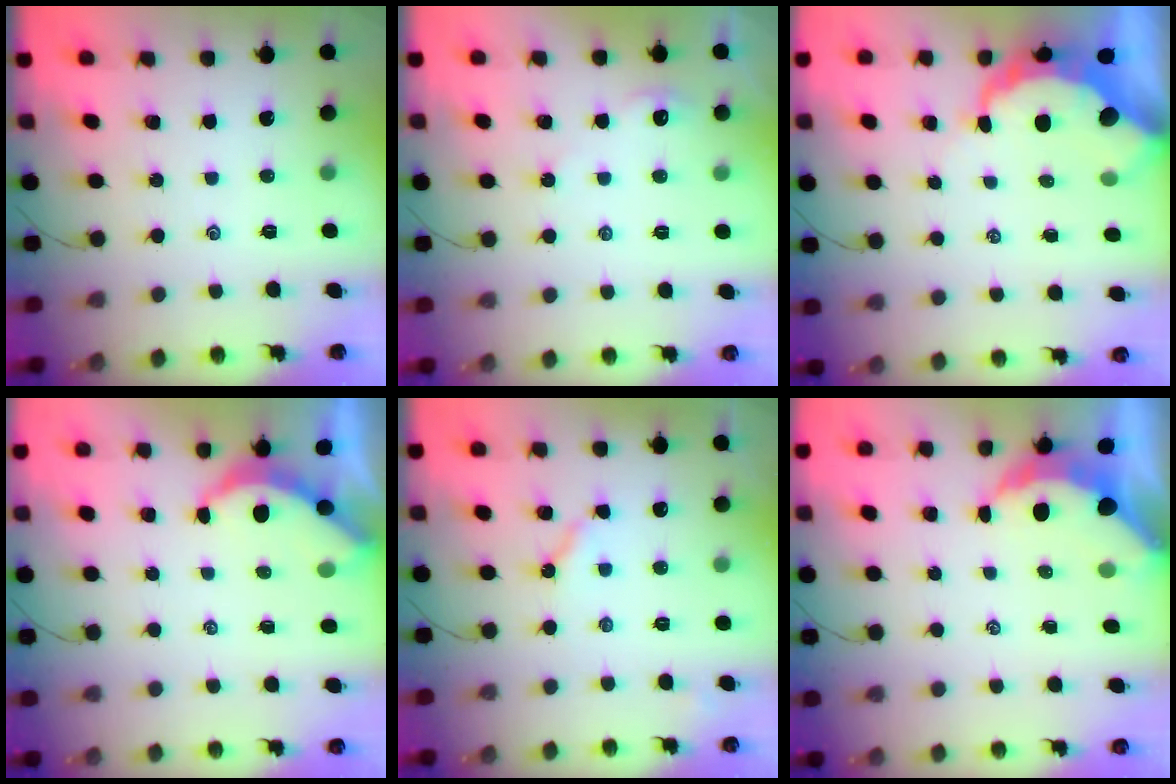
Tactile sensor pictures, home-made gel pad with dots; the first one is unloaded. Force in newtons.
{"total": 2.6, "press": 2.6, "slide": 0.3}
{"total": 8.7, "press": 8.7, "slide": 1.0}
{"total": 4.0, "press": 4.0, "slide": 0.3}
{"total": 5.8, "press": 5.8, "slide": 0.4}
{"total": 5.9, "press": 5.8, "slide": 0.9}